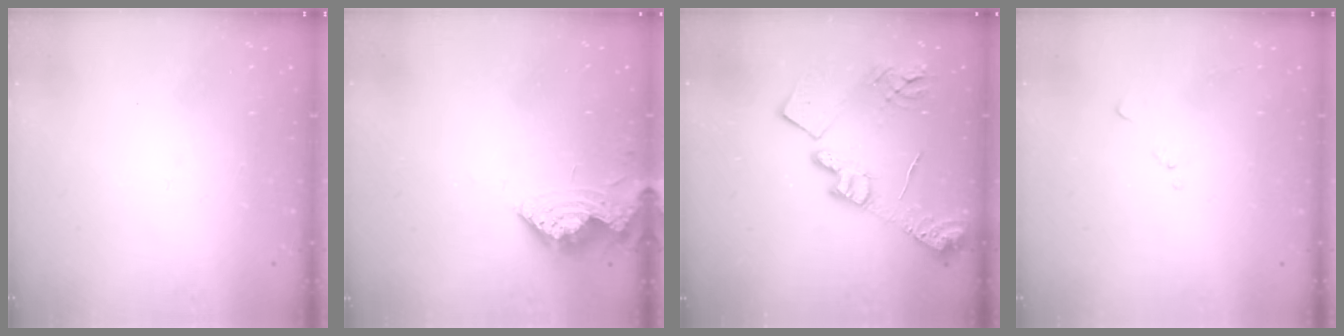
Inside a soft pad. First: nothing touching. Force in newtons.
{"total": 9.3, "press": 9.3, "slide": 0.3}
{"total": 16.9, "press": 16.9, "slide": 1.4}
{"total": 6.1, "press": 6.0, "slide": 0.6}